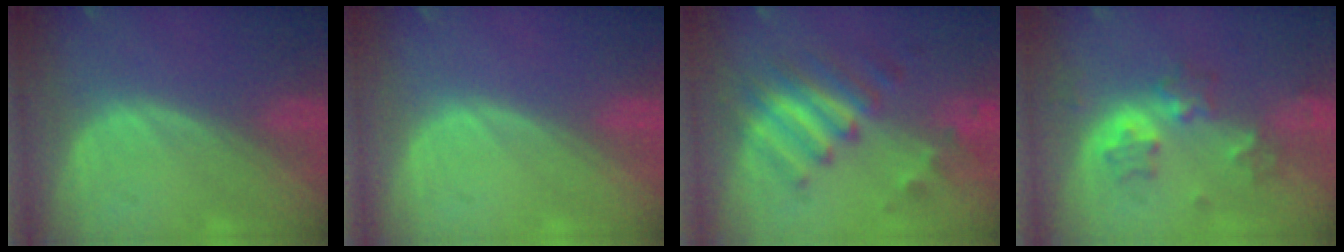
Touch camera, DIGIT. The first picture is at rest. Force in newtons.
{"total": 0.0}
{"total": 7.5, "press": 7.4, "slide": 0.9}
{"total": 6.1, "press": 5.6, "slide": 2.5}